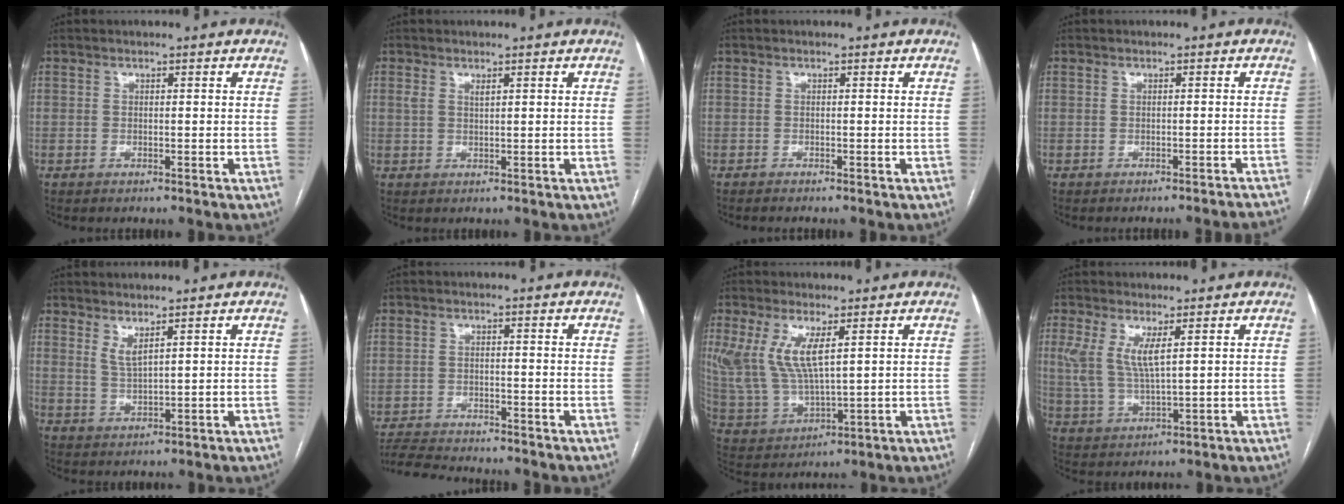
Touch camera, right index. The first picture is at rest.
{"total": 1.2, "force": [0.8, 0.3, 0.9], "torque": [-0.025, 0.007, 0.018]}
{"total": 1.1, "force": [-1.0, -0.1, 0.4], "torque": [-0.007, 0.000, -0.012]}
{"total": 7.6, "force": [-7.3, -1.4, 1.4], "torque": [0.002, -0.015, -0.076]}
{"total": 2.6, "force": [1.8, 0.1, 1.8], "torque": [-0.040, -0.013, 0.042]}
{"total": 6.6, "force": [-6.4, 0.1, 1.4], "torque": [-0.026, -0.014, -0.109]}
{"total": 10.2, "force": [3.9, 3.3, 8.9], "torque": [-0.211, -0.003, 0.090]}
{"total": 6.3, "force": [2.3, 1.5, 5.7], "torque": [-0.131, 0.001, 0.054]}